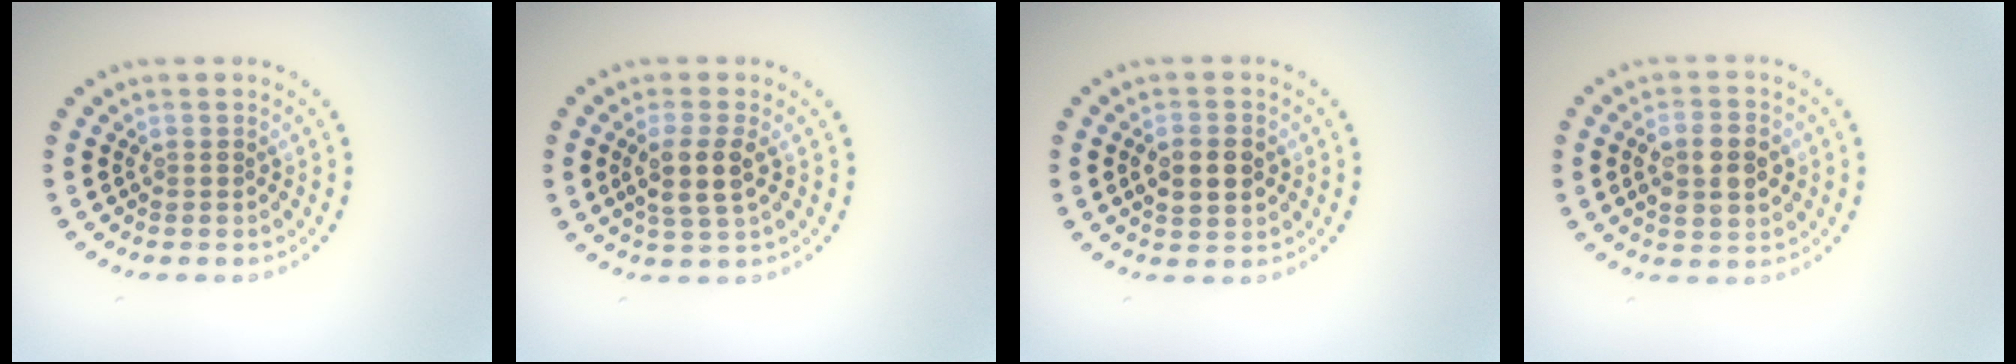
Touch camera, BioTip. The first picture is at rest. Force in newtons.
{"total": 2.9, "press": 2.5, "slide": 1.5}
{"total": 3.8, "press": 3.8, "slide": 0.3}
{"total": 4.2, "press": 4.2, "slide": 0.4}